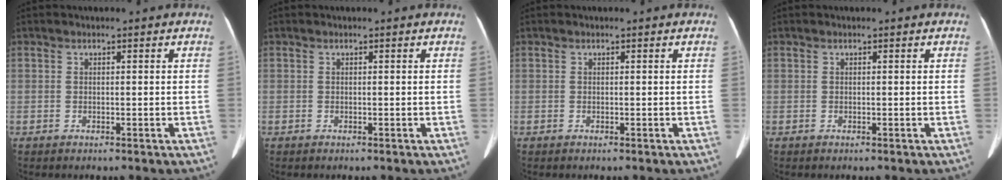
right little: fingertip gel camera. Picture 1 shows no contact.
{"total": 0.0}
{"total": 0.0}
{"total": 0.0}